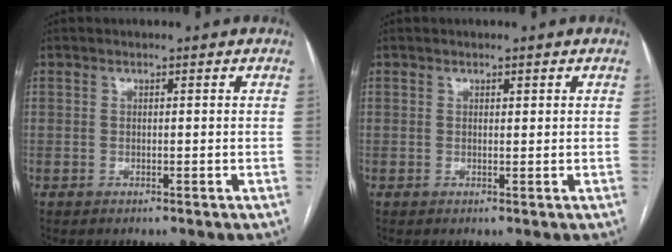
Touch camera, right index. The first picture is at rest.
{"total": 0.5, "force": [0.3, 0.2, 0.4], "torque": [-0.006, -0.002, 0.004]}